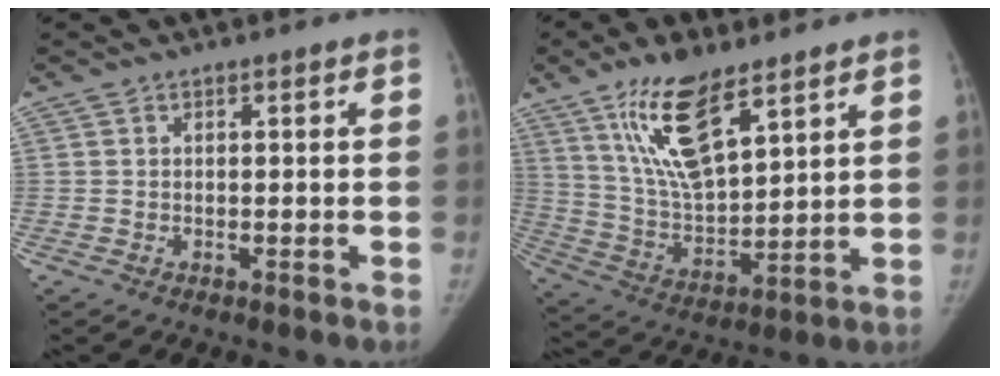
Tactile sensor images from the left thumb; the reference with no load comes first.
{"total": 15.7, "force": [9.4, 6.1, 11.0], "torque": [-0.177, -0.050, 0.185]}